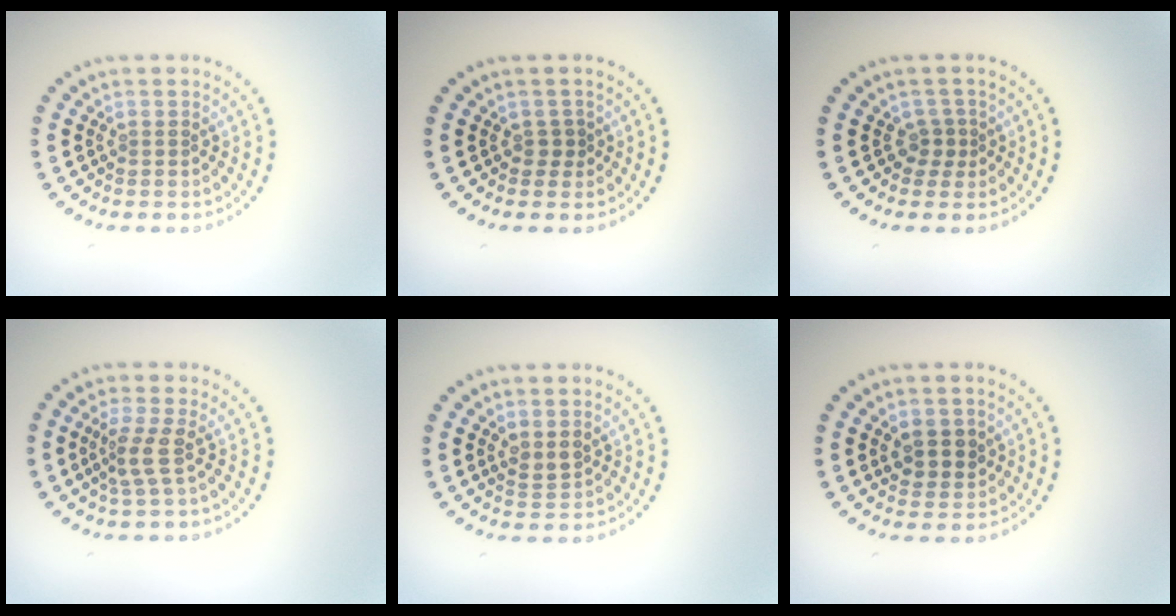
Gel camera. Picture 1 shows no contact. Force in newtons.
{"total": 0.9, "press": 0.8, "slide": 0.5}
{"total": 1.4, "press": 1.0, "slide": 0.9}
{"total": 2.3, "press": 1.6, "slide": 1.6}
{"total": 1.5, "press": 1.4, "slide": 0.5}
{"total": 2.7, "press": 2.5, "slide": 0.9}